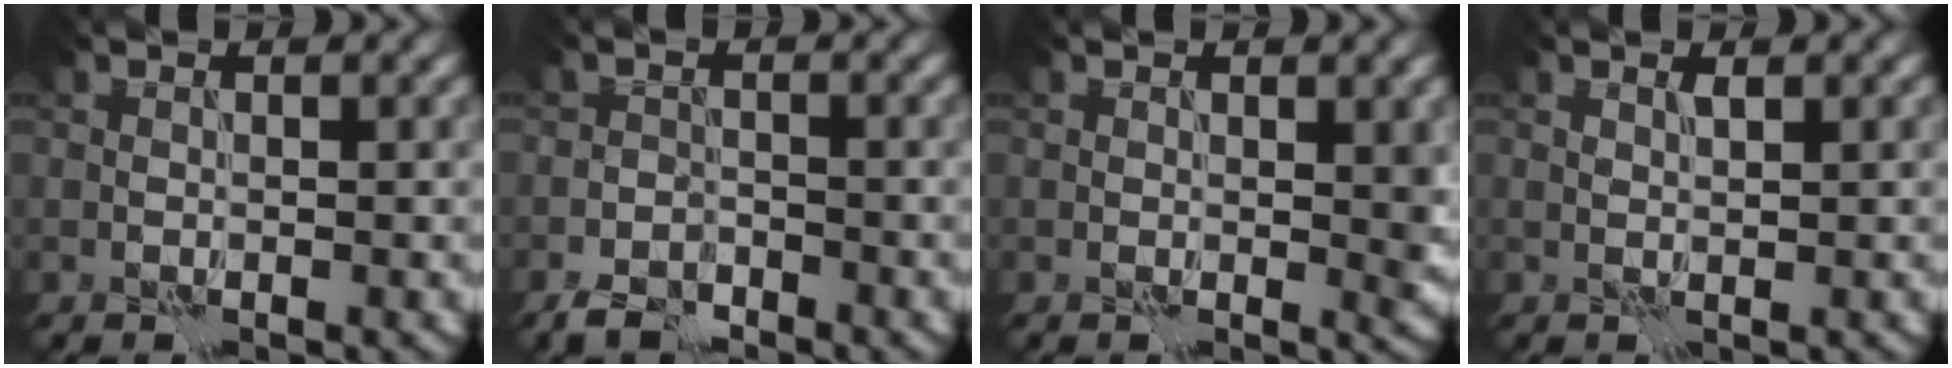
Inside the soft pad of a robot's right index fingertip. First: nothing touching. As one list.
[{"total": 2.9, "force": [-2.5, 0.9, 1.1], "torque": [-0.018, -0.002, -0.052]}, {"total": 2.2, "force": [0.0, 0.9, 1.9], "torque": [-0.019, -0.003, 0.000]}, {"total": 0.8, "force": [0.6, -0.5, 0.0], "torque": [-0.003, -0.001, 0.013]}]